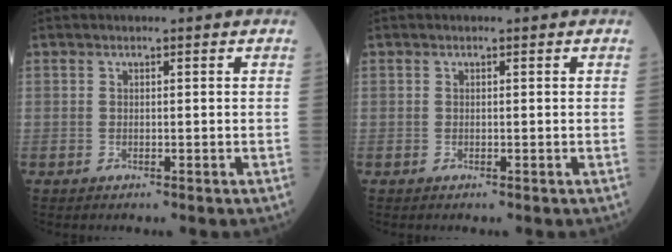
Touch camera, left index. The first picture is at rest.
{"total": 0.0}